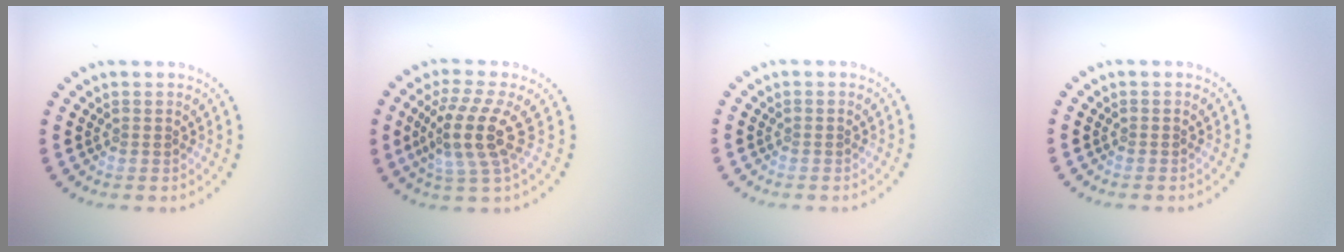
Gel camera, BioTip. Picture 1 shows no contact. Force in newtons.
{"total": 4.6, "press": 3.8, "slide": 2.5}
{"total": 0.0}
{"total": 0.0}